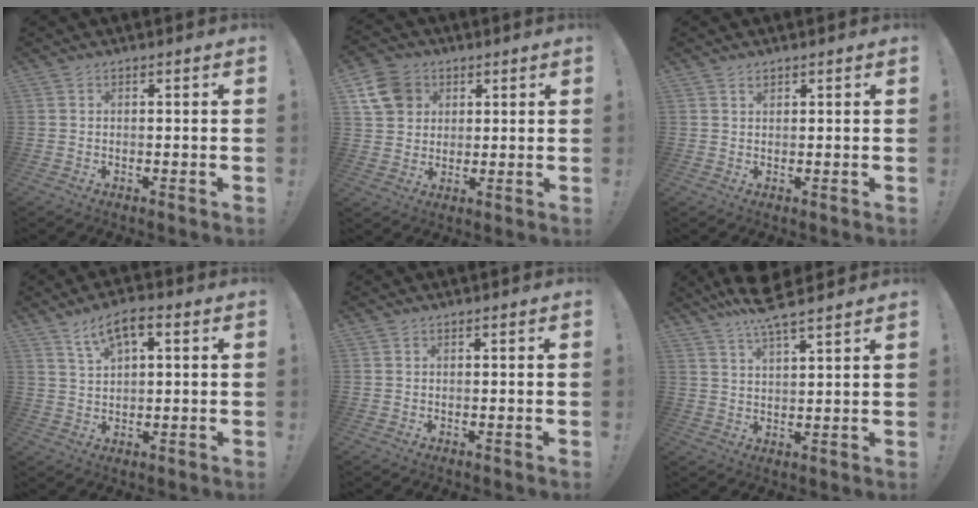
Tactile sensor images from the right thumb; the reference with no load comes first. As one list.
[{"total": 10.6, "force": [4.2, 8.9, 4.0], "torque": [-0.067, -0.016, 0.086]}, {"total": 1.1, "force": [0.9, 0.5, 0.4], "torque": [0.005, -0.006, 0.015]}, {"total": 7.2, "force": [3.3, 3.4, 5.4], "torque": [-0.081, -0.008, 0.058]}, {"total": 0.0}, {"total": 8.5, "force": [7.2, 0.9, 4.6], "torque": [-0.088, -0.039, 0.128]}]